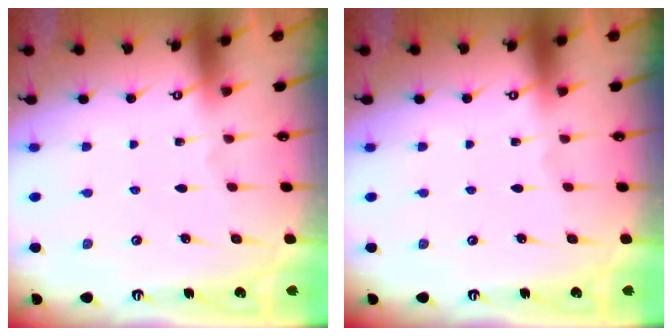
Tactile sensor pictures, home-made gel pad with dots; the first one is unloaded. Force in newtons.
{"total": 0.0}